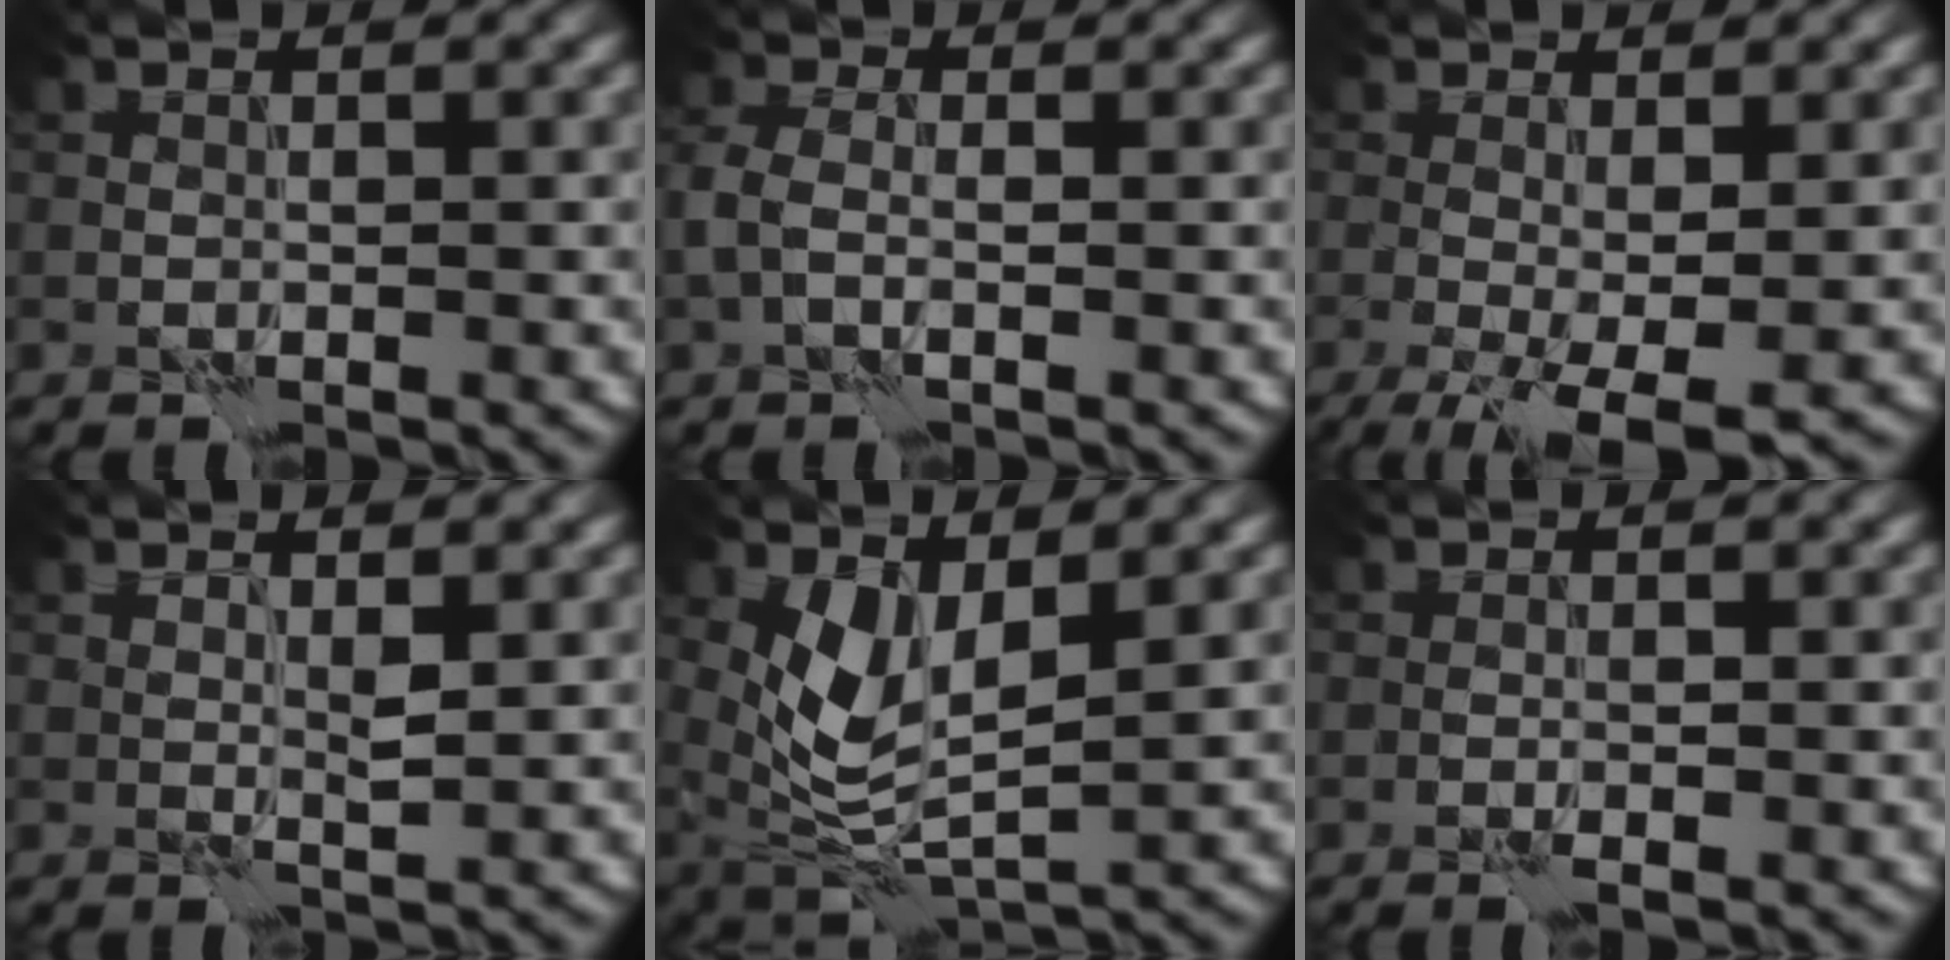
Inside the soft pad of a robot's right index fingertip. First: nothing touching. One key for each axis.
{"total": 2.6, "fx": -0.6, "fy": 1.4, "fz": 2.1, "tx": -0.056, "ty": 0.003, "tz": -0.017}
{"total": 6.4, "fx": -2.2, "fy": 2.1, "fz": 5.6, "tx": -0.111, "ty": -0.015, "tz": -0.029}
{"total": 1.2, "fx": 0.6, "fy": 0.1, "fz": 1.1, "tx": -0.023, "ty": -0.002, "tz": 0.011}
{"total": 4.9, "fx": 1.4, "fy": 2.2, "fz": 4.2, "tx": -0.090, "ty": -0.013, "tz": 0.033}
{"total": 1.0, "fx": -0.4, "fy": 0.3, "fz": 0.9, "tx": -0.020, "ty": -0.002, "tz": -0.007}